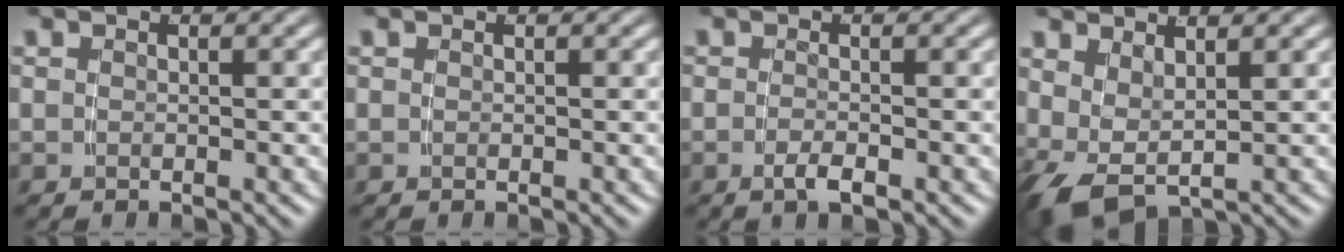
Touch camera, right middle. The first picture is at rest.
{"total": 0.0}
{"total": 1.6, "force": [-1.2, -0.2, 1.0], "torque": [-0.022, -0.003, -0.020]}
{"total": 5.9, "force": [-1.1, 4.7, 3.4], "torque": [-0.105, -0.033, -0.006]}